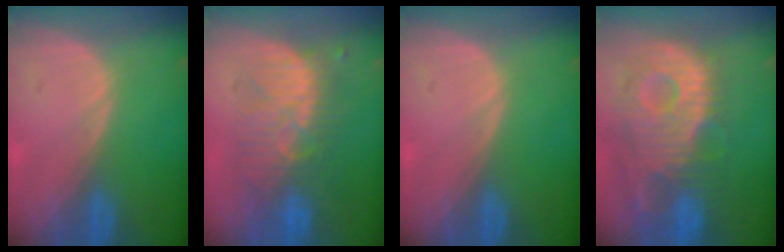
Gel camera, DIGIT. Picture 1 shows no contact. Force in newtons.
{"total": 8.7, "press": 8.7, "slide": 0.8}
{"total": 0.0}
{"total": 12.5, "press": 10.9, "slide": 6.0}